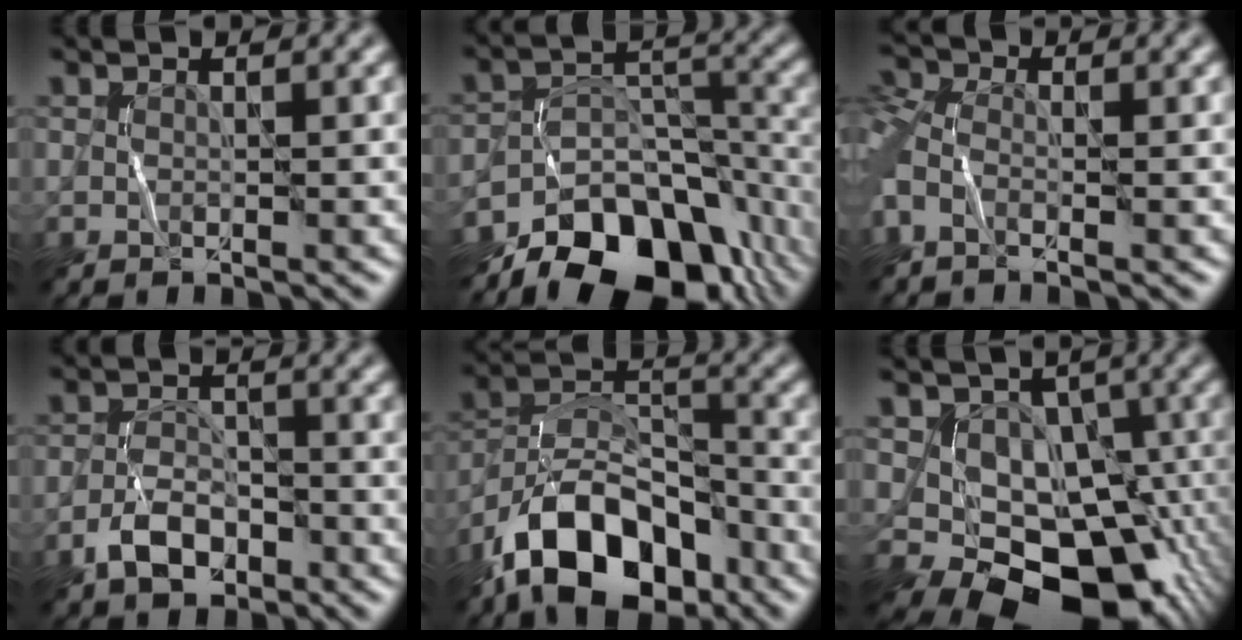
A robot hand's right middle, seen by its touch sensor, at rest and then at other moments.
{"total": 12.4, "force": [-9.0, 6.3, 5.9], "torque": [-0.092, 0.008, -0.149]}
{"total": 3.4, "force": [-1.2, 1.7, 2.7], "torque": [-0.069, -0.004, -0.029]}
{"total": 3.4, "force": [-2.2, 2.0, 1.7], "torque": [-0.028, 0.007, -0.045]}
{"total": 11.2, "force": [-7.4, 5.8, 6.1], "torque": [-0.105, 0.016, -0.140]}
{"total": 11.0, "force": [-2.8, 7.9, 7.1], "torque": [-0.087, -0.008, -0.038]}